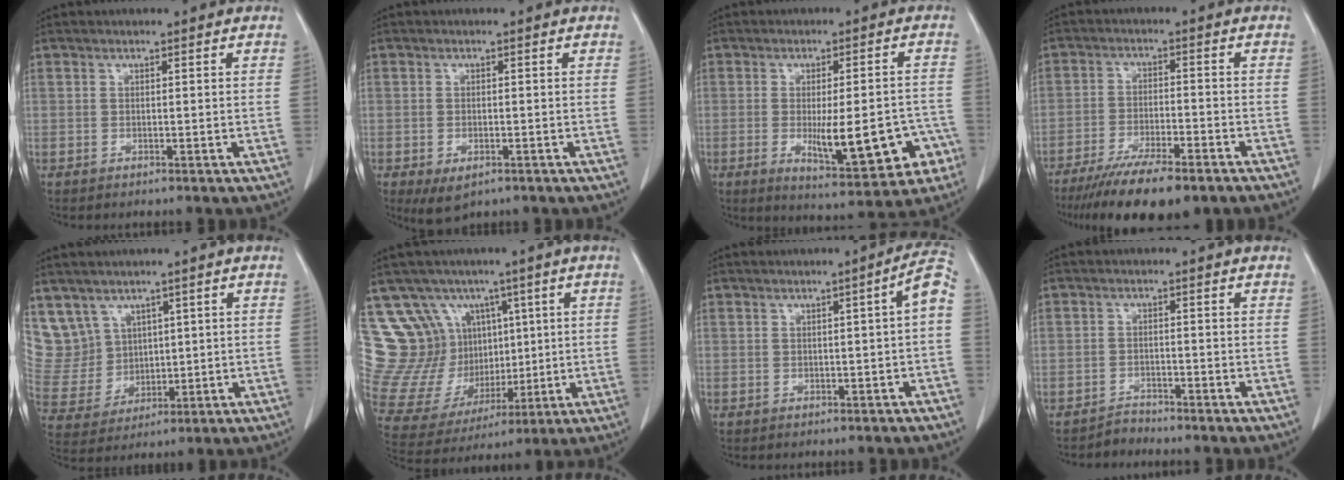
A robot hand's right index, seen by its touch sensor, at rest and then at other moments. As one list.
[{"total": 3.8, "force": [-1.8, 1.9, 2.7], "torque": [-0.050, -0.007, -0.016]}, {"total": 13.1, "force": [-3.8, 3.7, 12.0], "torque": [-0.157, 0.003, -0.036]}, {"total": 13.6, "force": [-10.4, 2.5, 8.5], "torque": [-0.138, -0.028, -0.162]}, {"total": 9.7, "force": [5.5, 8.0, 0.9], "torque": [-0.038, 0.039, 0.136]}, {"total": 16.3, "force": [7.1, 13.4, 5.9], "torque": [-0.132, 0.058, 0.171]}, {"total": 3.6, "force": [-0.5, 0.2, 3.5], "torque": [-0.040, 0.007, -0.007]}, {"total": 1.7, "force": [-1.5, 0.2, -0.8], "torque": [0.021, -0.004, -0.027]}]